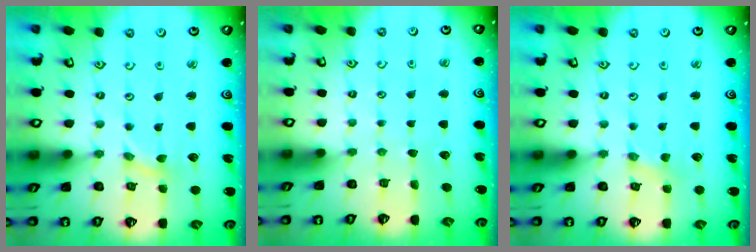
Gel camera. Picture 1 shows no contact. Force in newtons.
{"total": 0.0}
{"total": 0.0}